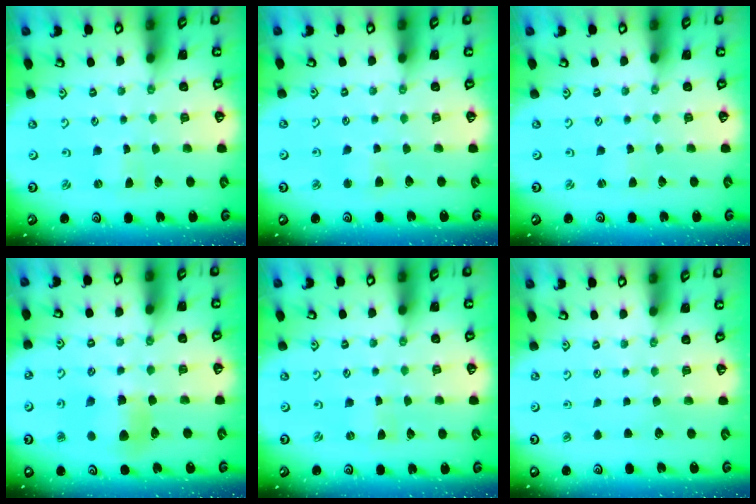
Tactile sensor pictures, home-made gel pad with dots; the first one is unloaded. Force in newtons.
{"total": 2.9, "press": 2.9, "slide": 0.3}
{"total": 0.7, "press": 0.7, "slide": 0.1}
{"total": 7.0, "press": 7.0, "slide": 0.5}
{"total": 0.0}
{"total": 0.0}